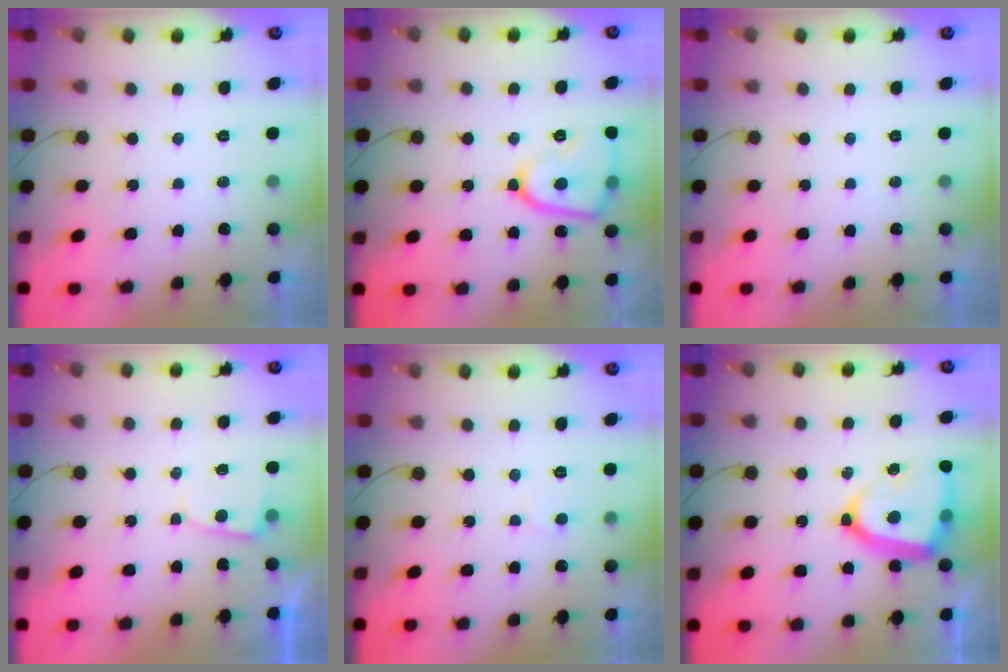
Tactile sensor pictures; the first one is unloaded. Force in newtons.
{"total": 13.5, "press": 13.5, "slide": 1.5}
{"total": 0.0}
{"total": 3.6, "press": 3.6, "slide": 0.4}
{"total": 3.7, "press": 3.7, "slide": 0.3}
{"total": 17.6, "press": 17.5, "slide": 1.6}